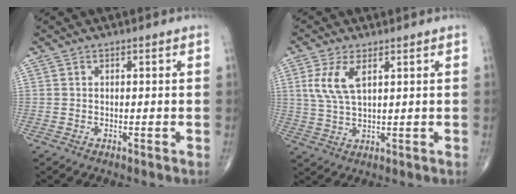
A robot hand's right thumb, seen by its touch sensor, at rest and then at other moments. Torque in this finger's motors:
{"motor_torque": [0.31, 0.24, 0.89, 0.26, 0.09]}